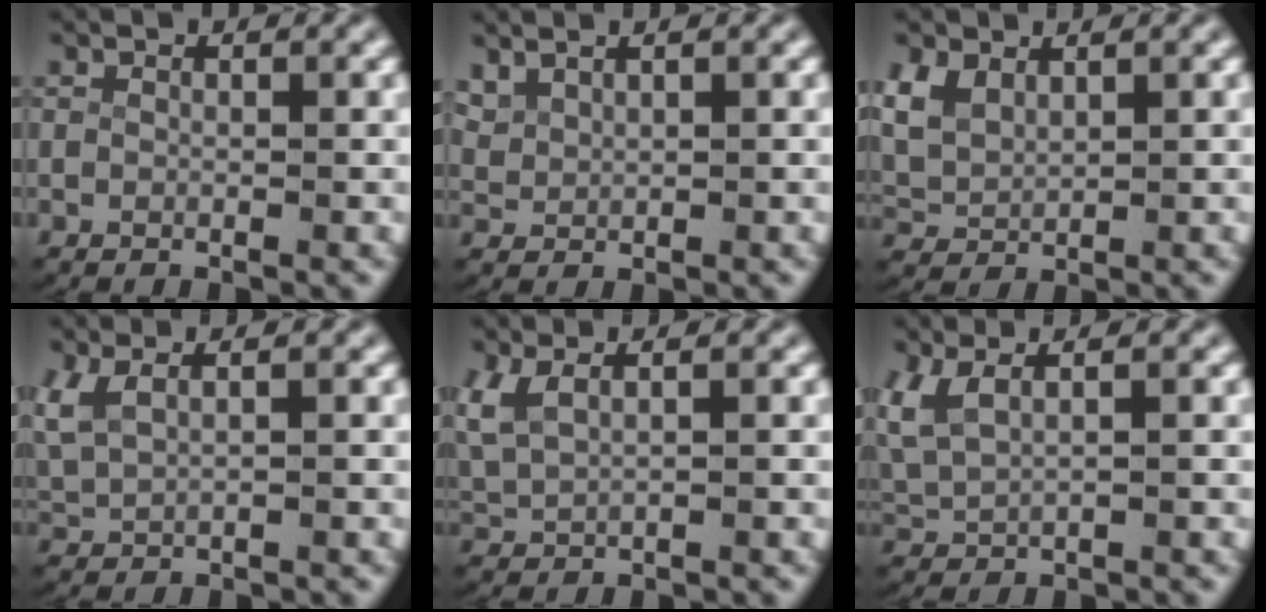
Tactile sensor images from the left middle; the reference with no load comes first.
{"total": 2.1, "force": [1.5, 1.2, 0.8], "torque": [-0.027, 0.000, 0.037]}
{"total": 3.6, "force": [1.4, 2.7, 2.0], "torque": [-0.074, -0.013, 0.040]}
{"total": 3.5, "force": [1.1, 2.4, 2.2], "torque": [-0.070, -0.002, 0.030]}
{"total": 3.6, "force": [1.2, 2.5, 2.4], "torque": [-0.076, -0.005, 0.031]}
{"total": 4.4, "force": [1.4, 3.0, 2.9], "torque": [-0.089, -0.004, 0.033]}